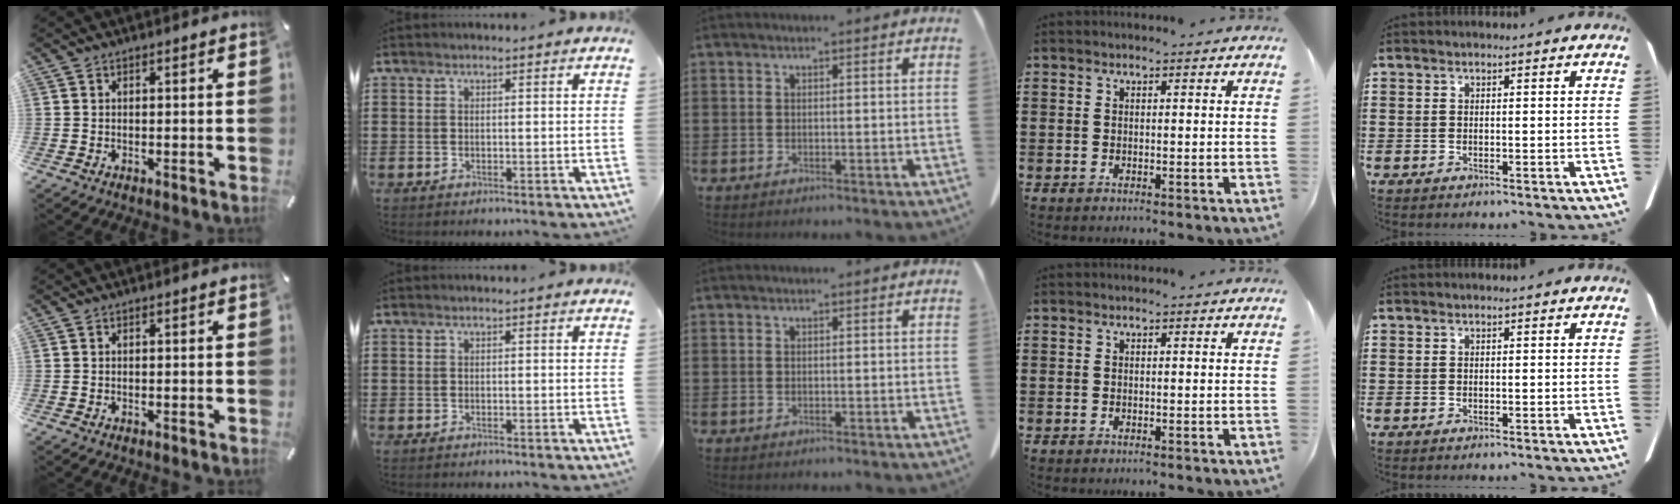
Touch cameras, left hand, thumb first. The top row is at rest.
{}